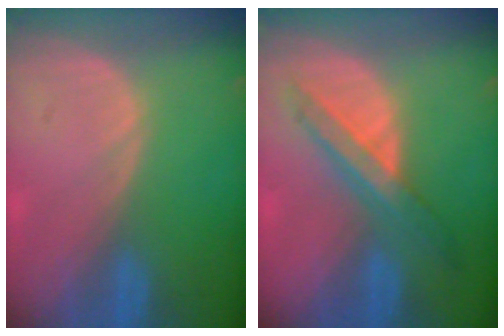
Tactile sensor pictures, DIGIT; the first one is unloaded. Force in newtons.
{"total": 7.2, "press": 6.2, "slide": 3.5}